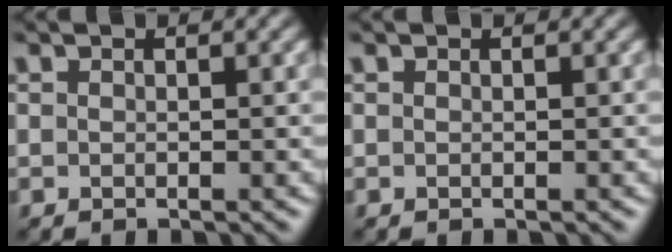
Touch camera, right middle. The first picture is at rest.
{"total": 0.0}